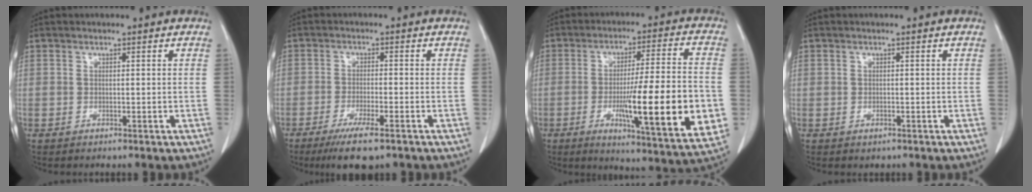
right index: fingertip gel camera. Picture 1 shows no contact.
{"total": 7.2, "force": [-4.7, 1.0, 5.3], "torque": [-0.090, -0.017, -0.074]}
{"total": 19.8, "force": [-4.3, 1.2, 19.3], "torque": [-0.257, -0.020, -0.060]}
{"total": 0.5, "force": [-0.2, 0.5, 0.2], "torque": [-0.006, 0.000, -0.001]}